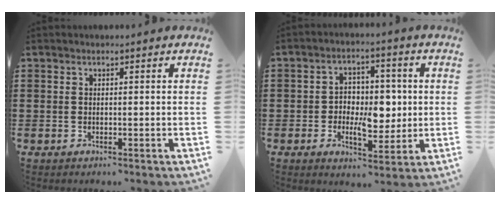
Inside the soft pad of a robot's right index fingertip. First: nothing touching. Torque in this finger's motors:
{"motor_torque": [1.28, 0.85, 0.40, 0.07]}